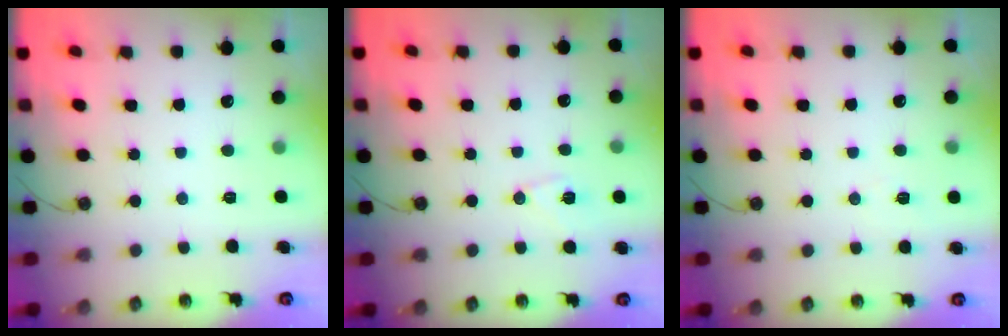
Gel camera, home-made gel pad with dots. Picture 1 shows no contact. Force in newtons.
{"total": 7.1, "press": 6.8, "slide": 1.9}
{"total": 5.1, "press": 3.8, "slide": 3.4}